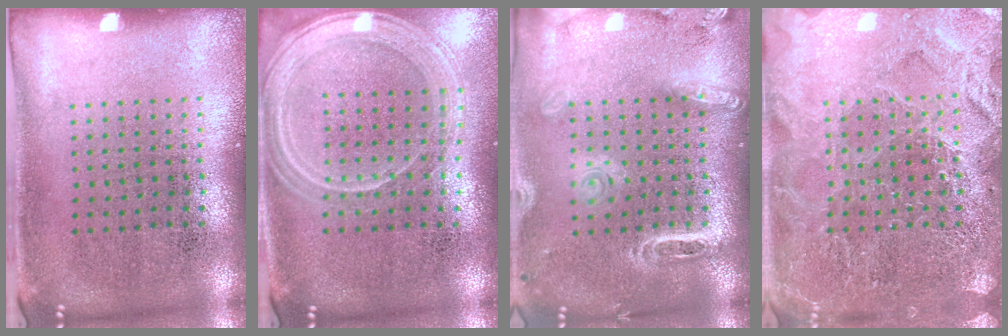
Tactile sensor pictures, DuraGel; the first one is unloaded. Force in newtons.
{"total": 1.4, "press": 1.4, "slide": 0.2}
{"total": 2.1, "press": 1.8, "slide": 1.0}
{"total": 3.6, "press": 3.6, "slide": 0.6}